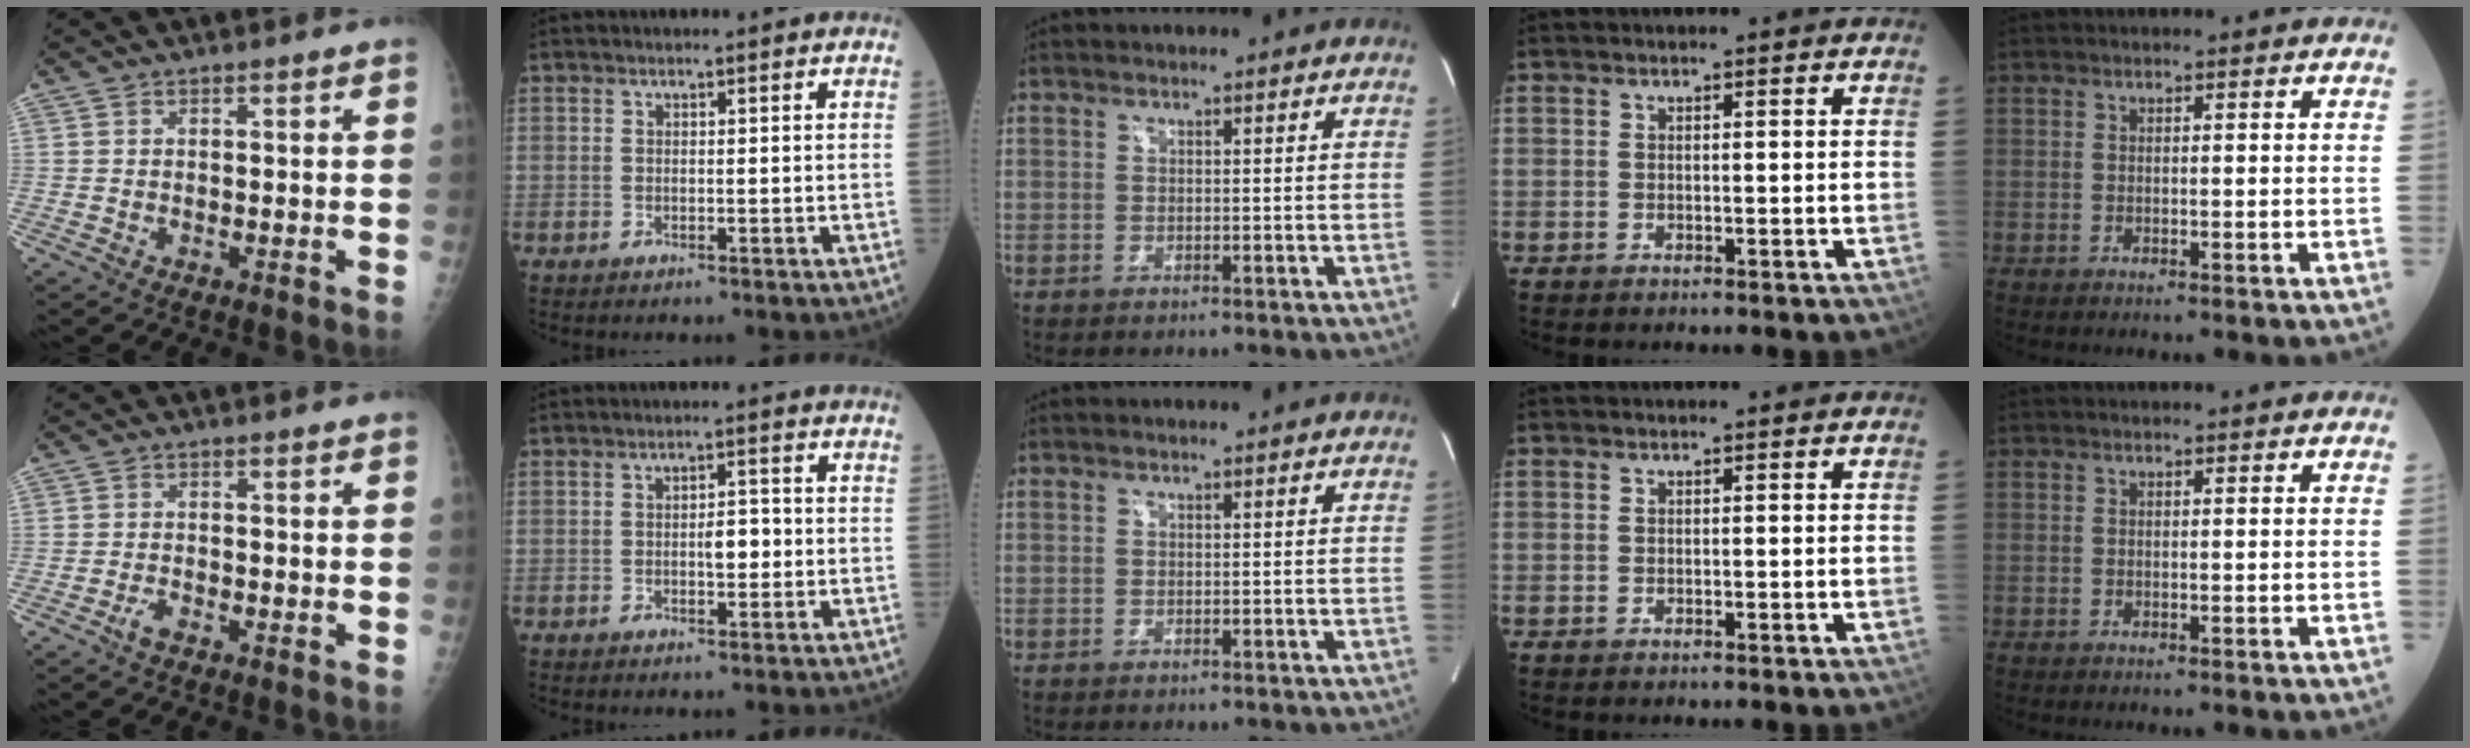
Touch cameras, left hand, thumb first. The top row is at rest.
{"thumb": {"total": 1.9, "force": [-1.3, 0.8, 1.2], "torque": [-0.029, 0.004, -0.026]}, "index": {"total": 2.9, "force": [-0.6, 1.2, 2.6], "torque": [-0.037, 0.001, -0.009]}}